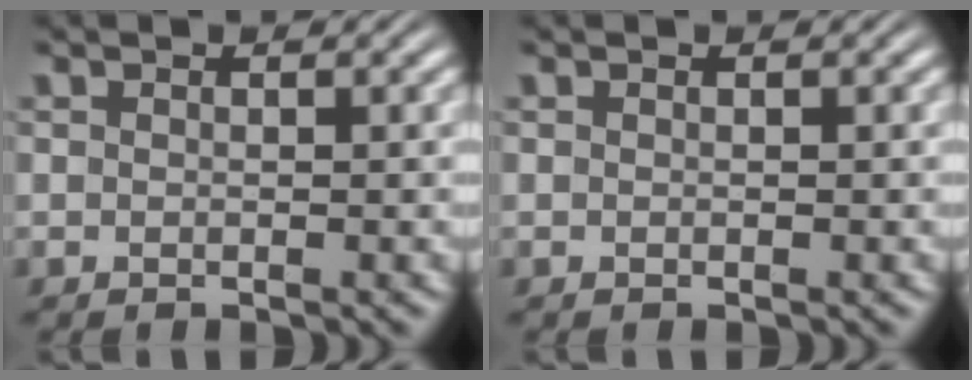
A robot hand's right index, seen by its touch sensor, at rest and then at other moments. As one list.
[{"total": 0.0}]